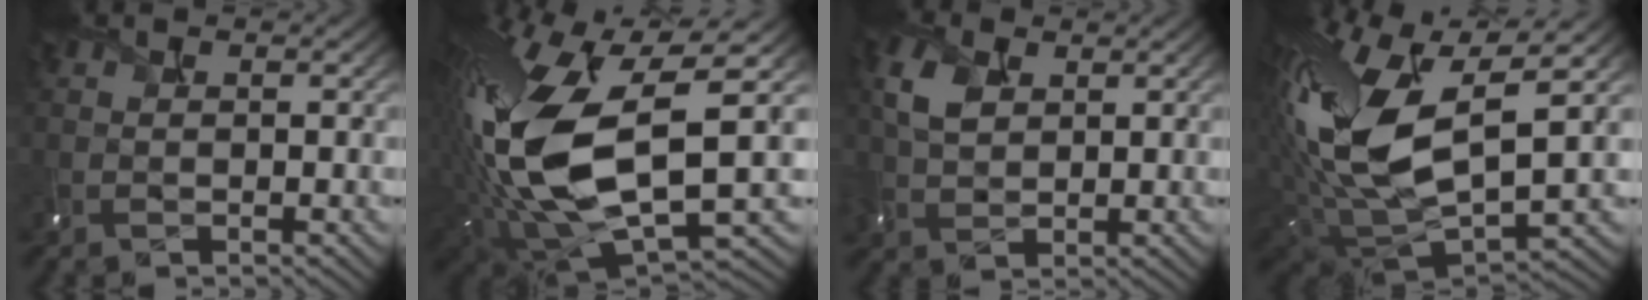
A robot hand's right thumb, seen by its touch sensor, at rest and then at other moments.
{"total": 18.1, "force": [1.2, 8.5, 16.0], "torque": [-0.362, -0.016, 0.029]}
{"total": 4.6, "force": [1.7, 3.2, 2.9], "torque": [-0.083, 0.007, 0.033]}
{"total": 17.9, "force": [4.1, 9.6, 14.5], "torque": [-0.334, -0.008, 0.079]}